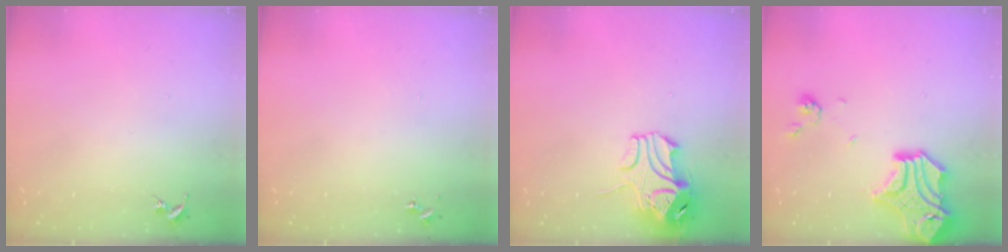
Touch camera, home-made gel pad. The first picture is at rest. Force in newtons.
{"total": 0.0}
{"total": 10.5, "press": 10.4, "slide": 1.5}
{"total": 18.4, "press": 18.3, "slide": 2.2}